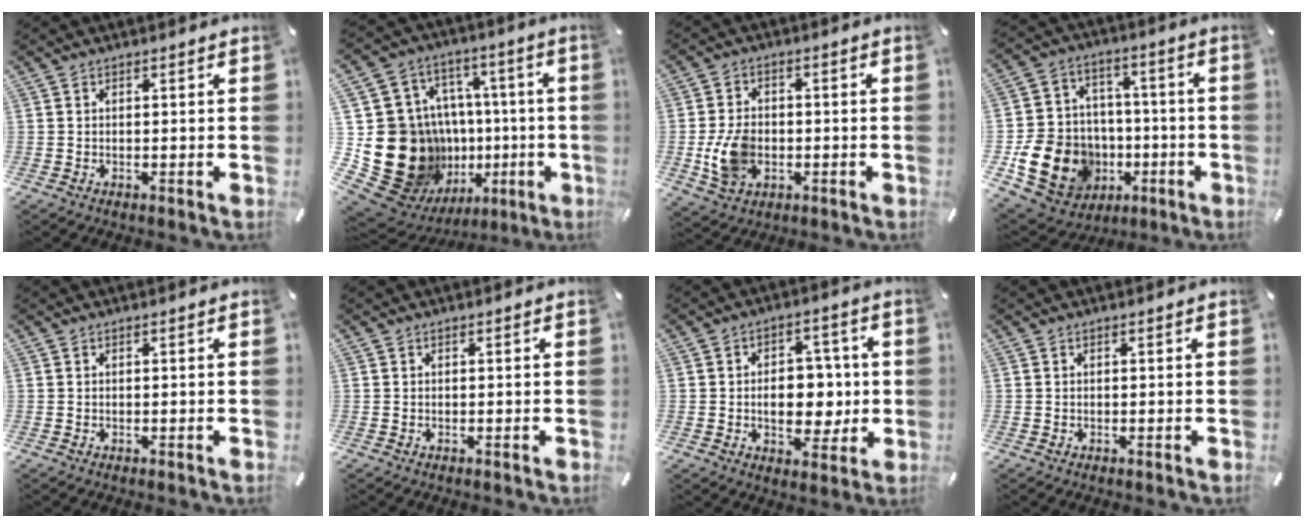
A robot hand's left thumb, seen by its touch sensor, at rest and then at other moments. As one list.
[{"total": 30.7, "force": [-5.3, 24.3, 18.0], "torque": [-0.302, -0.007, -0.013]}, {"total": 9.5, "force": [-1.8, 7.2, 6.0], "torque": [-0.122, 0.004, -0.032]}, {"total": 16.7, "force": [-4.7, 14.6, 6.6], "torque": [-0.116, 0.028, -0.064]}, {"total": 0.0}, {"total": 0.0}, {"total": 10.8, "force": [-0.6, 7.7, 7.6], "torque": [-0.081, 0.006, -0.010]}, {"total": 0.0}]